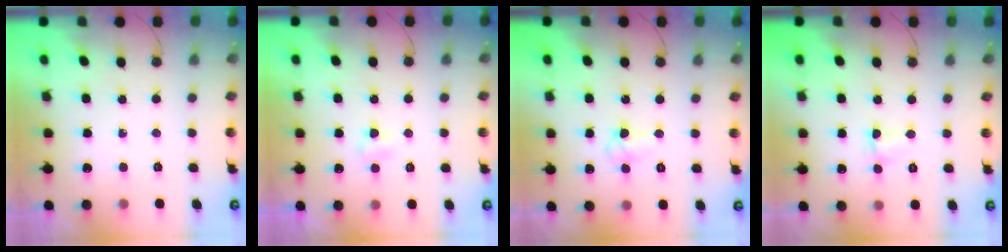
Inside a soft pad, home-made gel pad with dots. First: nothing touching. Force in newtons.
{"total": 2.9, "press": 2.9, "slide": 0.3}
{"total": 4.3, "press": 3.5, "slide": 2.5}
{"total": 2.0, "press": 1.9, "slide": 0.6}